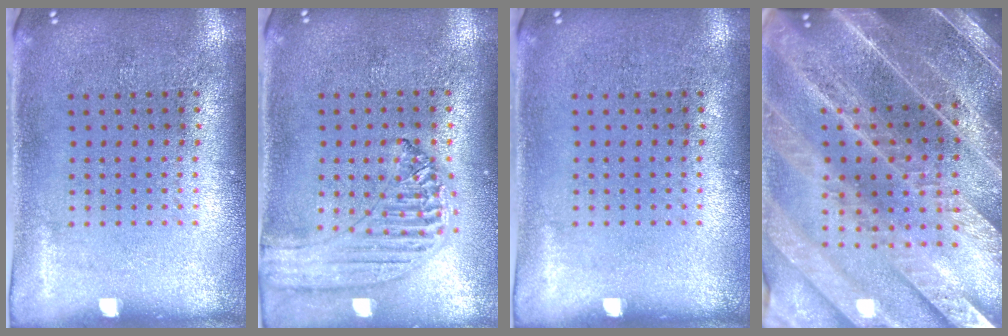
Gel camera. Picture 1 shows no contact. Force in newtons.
{"total": 1.3, "press": 1.3, "slide": 0.2}
{"total": 0.0}
{"total": 4.4, "press": 4.0, "slide": 1.9}